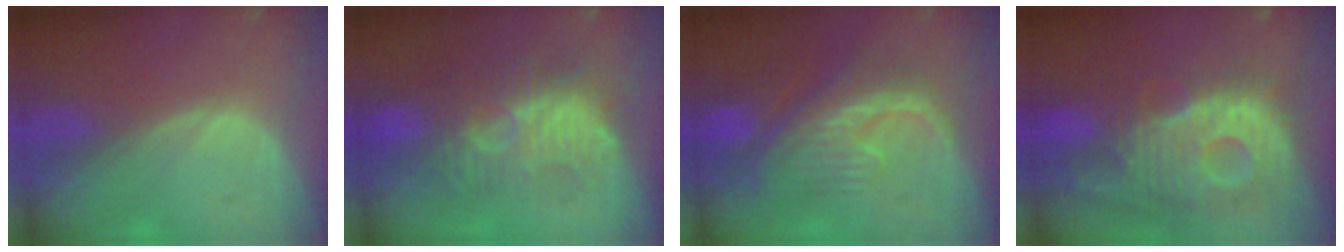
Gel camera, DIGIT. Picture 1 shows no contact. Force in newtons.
{"total": 9.5, "press": 9.2, "slide": 2.1}
{"total": 10.3, "press": 9.1, "slide": 4.7}
{"total": 13.4, "press": 11.6, "slide": 6.6}